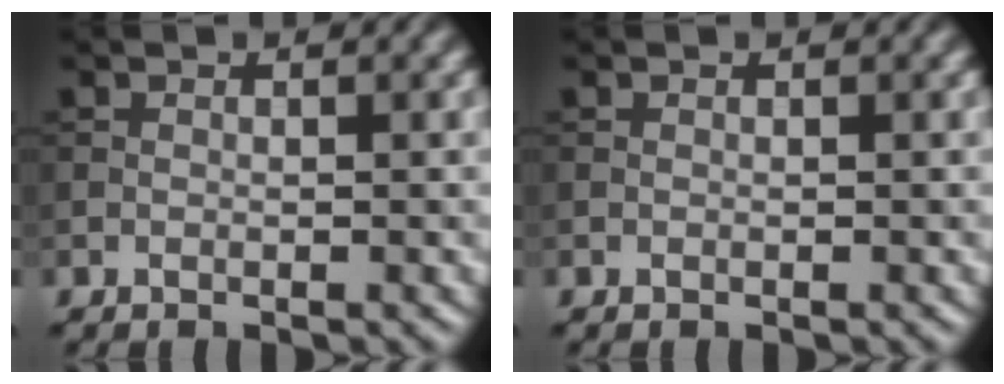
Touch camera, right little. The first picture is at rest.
{"total": 0.0}